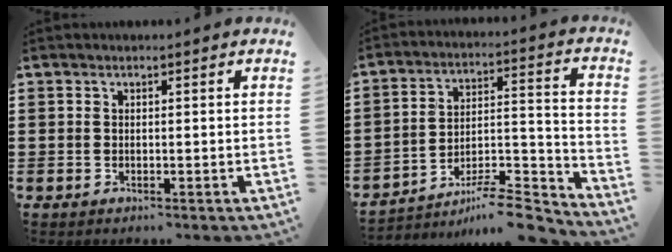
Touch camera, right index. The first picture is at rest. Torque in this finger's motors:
{"motor_torque": [-0.42, -0.09, -1.05, -0.21]}